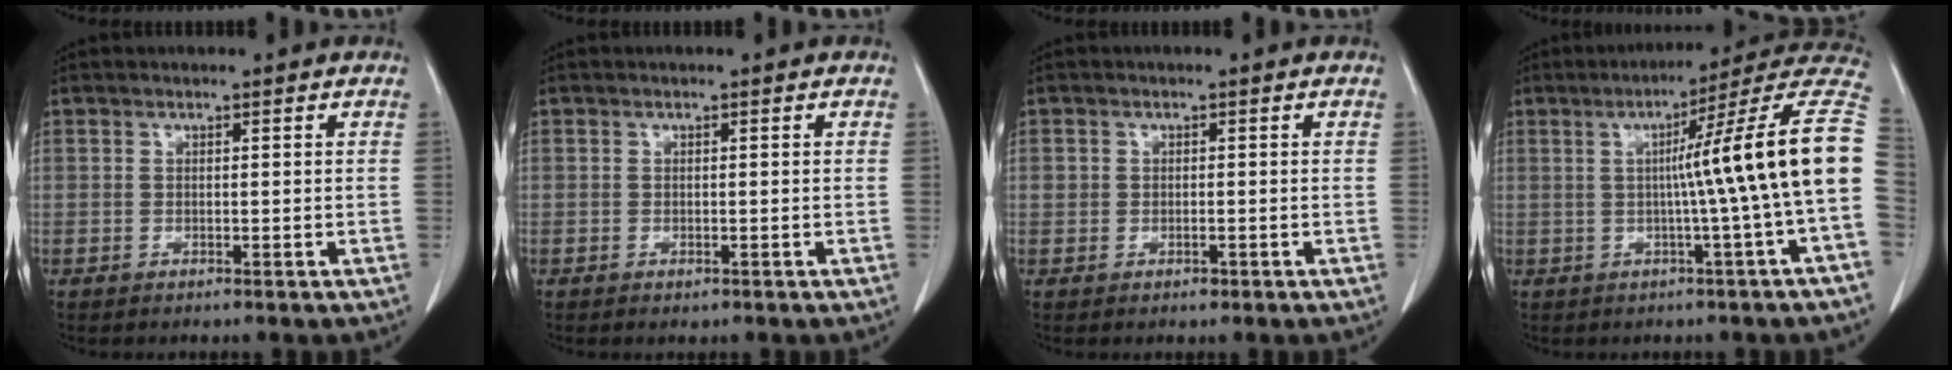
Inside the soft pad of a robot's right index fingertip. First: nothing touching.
{"total": 0.5, "force": [-0.4, 0.2, 0.3], "torque": [-0.005, -0.001, -0.003]}
{"total": 1.7, "force": [-0.3, 1.4, 0.9], "torque": [-0.012, 0.002, -0.001]}
{"total": 15.6, "force": [-0.2, -2.3, 15.5], "torque": [-0.191, 0.025, -0.013]}